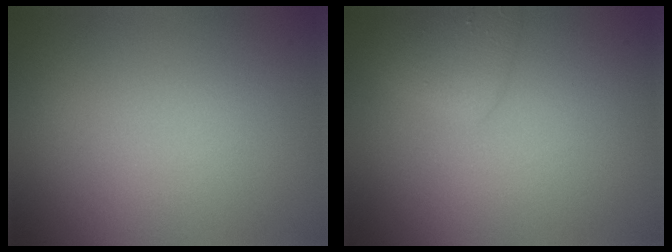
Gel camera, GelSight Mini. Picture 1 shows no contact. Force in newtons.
{"total": 2.2, "press": 2.2, "slide": 0.1}